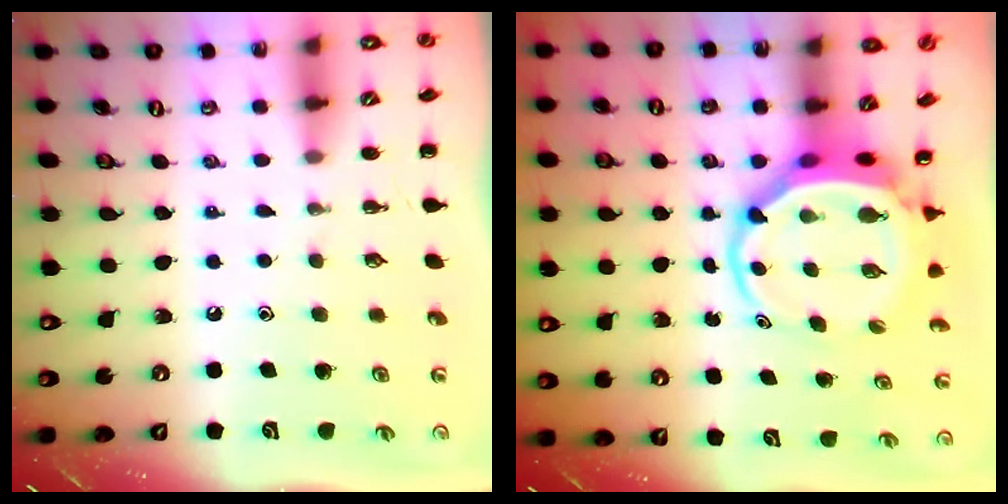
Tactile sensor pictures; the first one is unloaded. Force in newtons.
{"total": 6.4, "press": 6.1, "slide": 2.0}